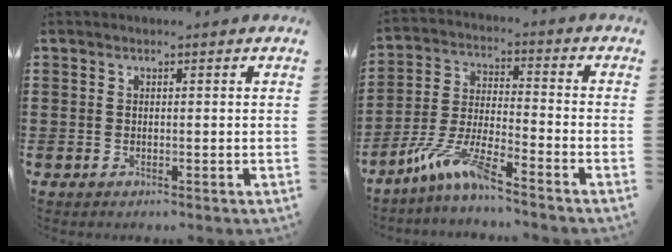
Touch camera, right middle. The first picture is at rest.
{"total": 8.4, "force": [-6.5, 0.4, 5.3], "torque": [-0.124, -0.013, -0.130]}